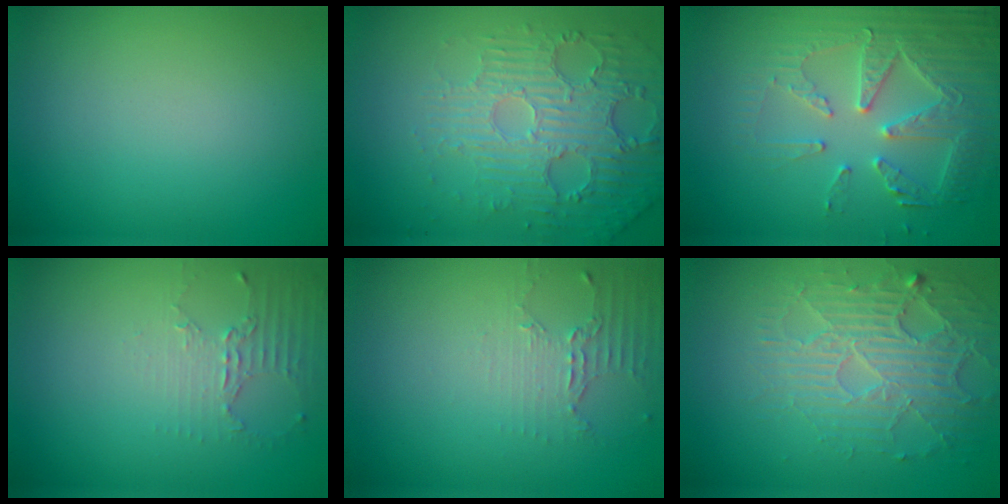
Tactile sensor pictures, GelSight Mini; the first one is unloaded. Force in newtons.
{"total": 6.1, "press": 3.9, "slide": 4.6}
{"total": 4.5, "press": 4.5, "slide": 0.3}
{"total": 2.2, "press": 1.6, "slide": 1.5}
{"total": 2.0, "press": 1.5, "slide": 1.4}
{"total": 4.3, "press": 3.8, "slide": 2.0}